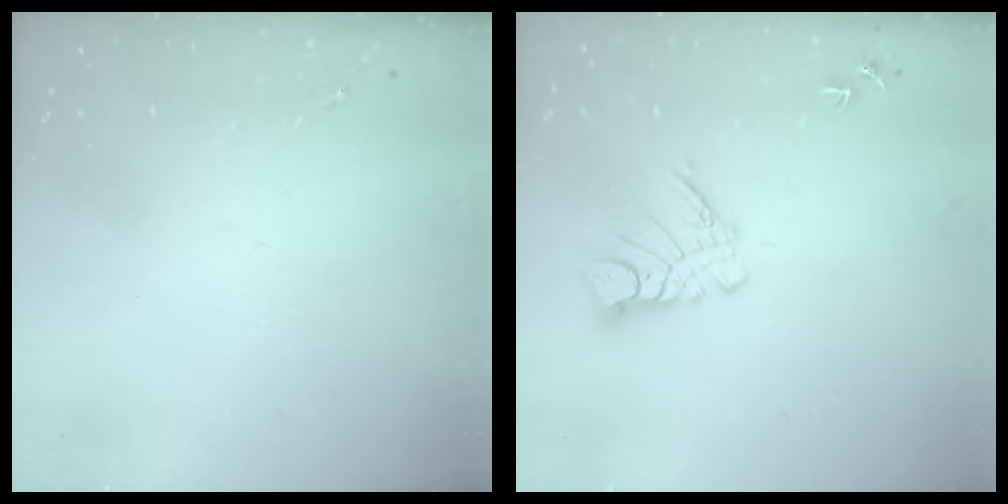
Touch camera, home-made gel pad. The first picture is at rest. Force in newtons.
{"total": 9.5, "press": 9.5, "slide": 0.9}